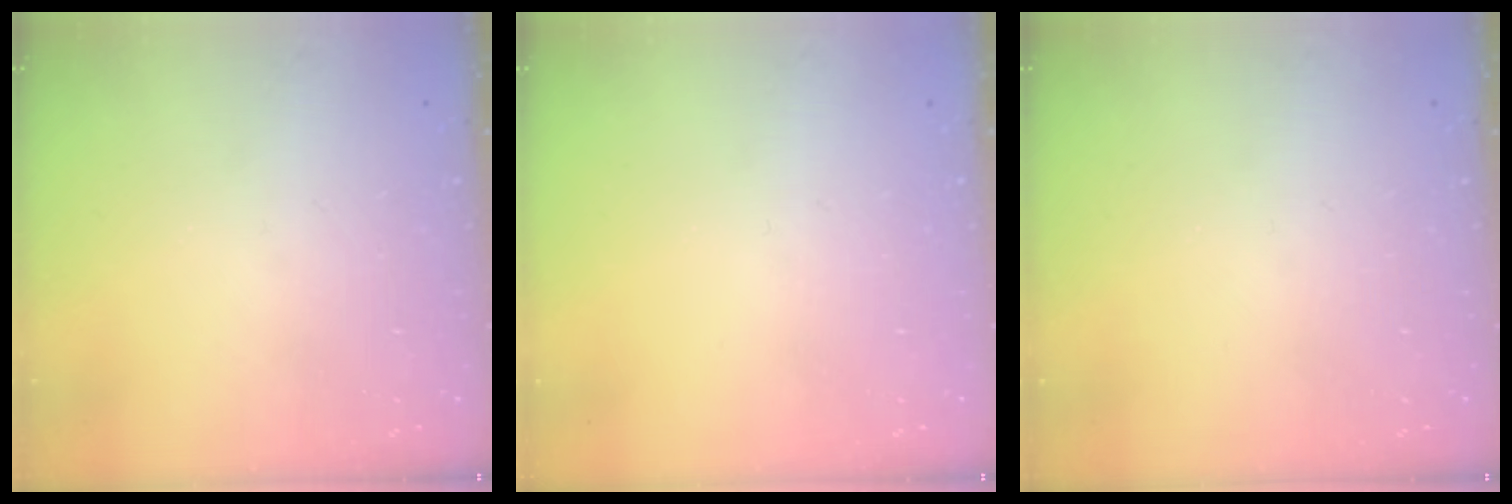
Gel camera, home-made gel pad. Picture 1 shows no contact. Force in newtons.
{"total": 0.0}
{"total": 0.0}